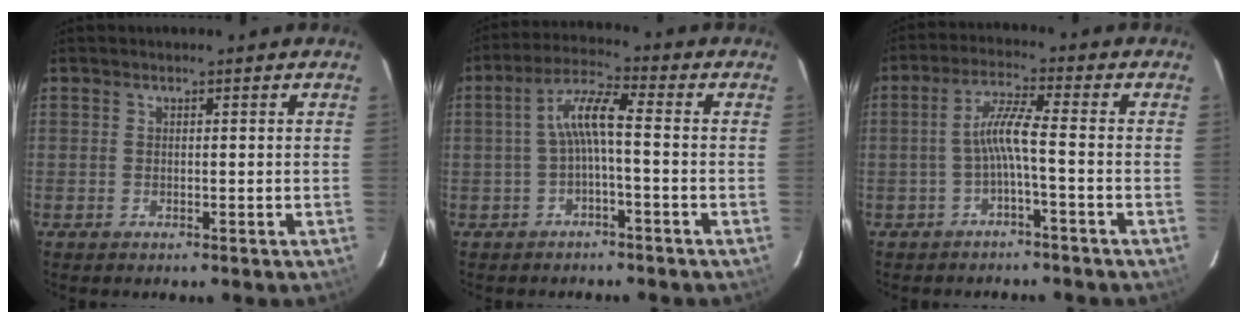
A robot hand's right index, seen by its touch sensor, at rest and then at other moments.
{"total": 5.9, "force": [-1.2, 0.7, 5.7], "torque": [-0.125, 0.017, -0.022]}
{"total": 5.0, "force": [-1.9, -0.5, 4.6], "torque": [-0.105, 0.011, -0.035]}